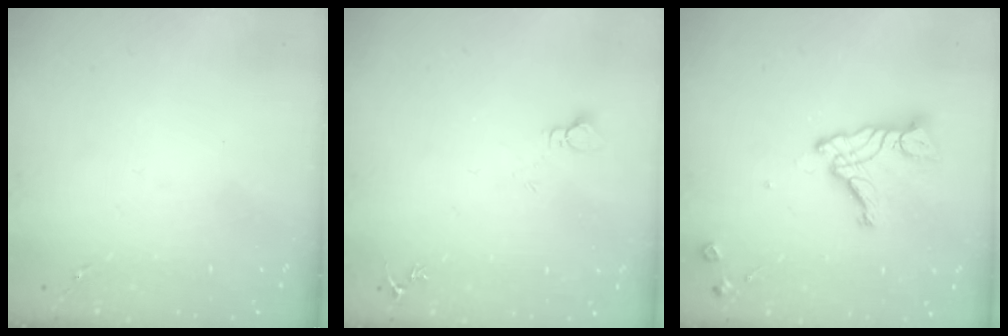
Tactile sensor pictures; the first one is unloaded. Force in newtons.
{"total": 4.0, "press": 4.0, "slide": 0.4}
{"total": 13.7, "press": 13.7, "slide": 1.3}